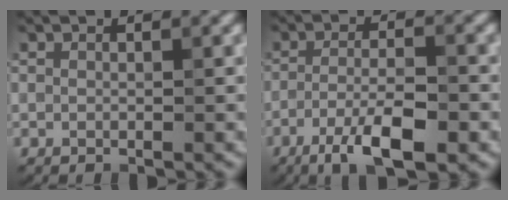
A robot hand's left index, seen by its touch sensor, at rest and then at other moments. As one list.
[{"total": 5.8, "force": [-3.0, 1.4, 4.8], "torque": [-0.087, 0.003, -0.056]}]